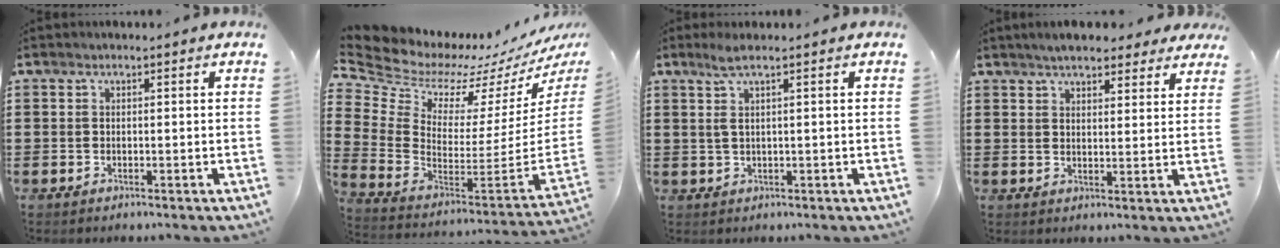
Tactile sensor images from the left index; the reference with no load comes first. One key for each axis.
{"total": 5.9, "fx": 5.1, "fy": 2.8, "fz": 0.9, "tx": -0.062, "ty": -0.059, "tz": 0.088}
{"total": 2.5, "fx": 1.0, "fy": -0.2, "fz": 2.3, "tx": -0.055, "ty": -0.006, "tz": 0.016}
{"total": 4.9, "fx": 4.5, "fy": 1.0, "fz": 1.8, "tx": -0.047, "ty": -0.005, "tz": 0.083}